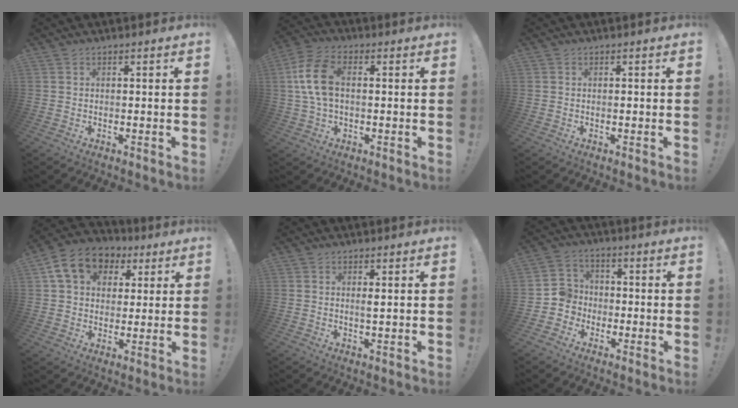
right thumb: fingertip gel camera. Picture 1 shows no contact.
{"total": 10.9, "force": [1.3, 6.4, 8.7], "torque": [-0.171, 0.005, 0.028]}
{"total": 0.0}
{"total": 14.1, "force": [5.7, 10.8, 7.0], "torque": [-0.109, -0.011, 0.111]}
{"total": 1.5, "force": [0.4, 0.1, 1.4], "torque": [-0.021, -0.003, 0.003]}
{"total": 6.5, "force": [-3.1, 5.7, 1.0], "torque": [-0.018, 0.031, -0.056]}